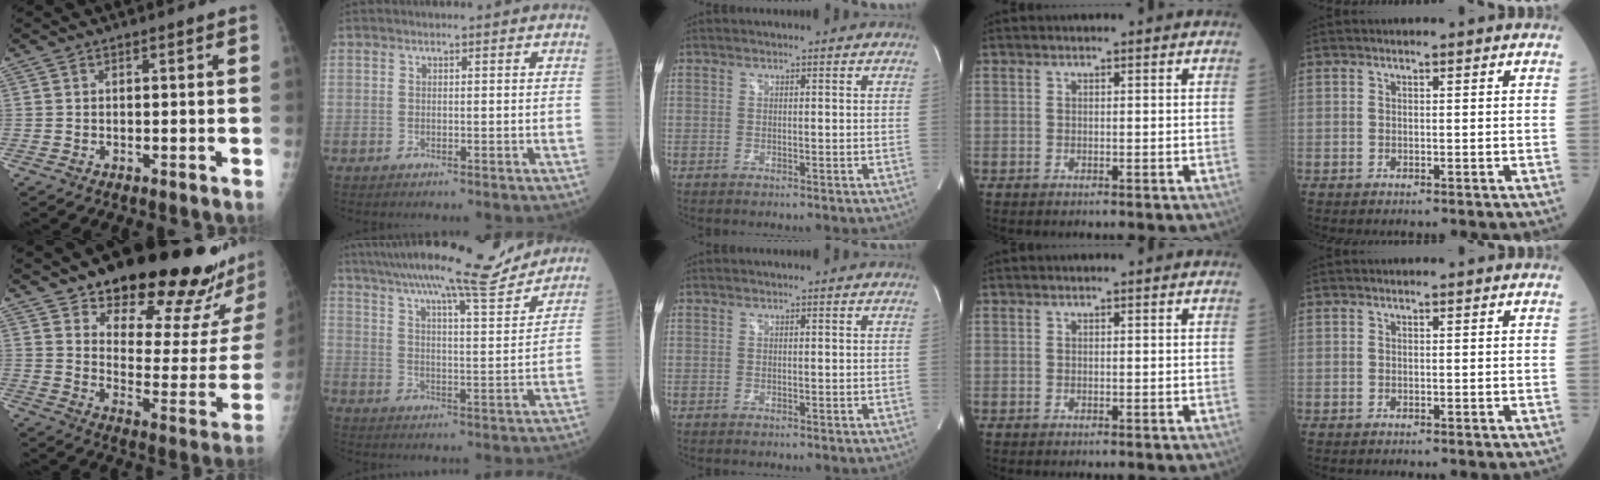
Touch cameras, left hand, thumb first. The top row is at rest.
{"thumb": {"total": 26.2, "force": [19.5, 8.2, 15.5], "torque": [-0.175, -0.101, 0.265]}, "index": {"total": 16.9, "force": [15.3, 0.4, 7.4], "torque": [-0.123, -0.013, 0.226]}}